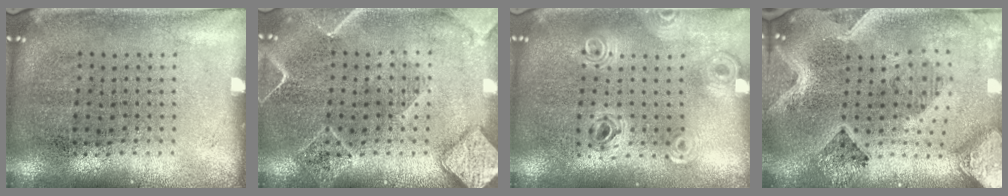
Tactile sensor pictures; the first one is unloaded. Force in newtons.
{"total": 3.5, "press": 3.4, "slide": 0.4}
{"total": 0.8, "press": 0.8, "slide": 0.1}
{"total": 3.7, "press": 3.1, "slide": 2.2}